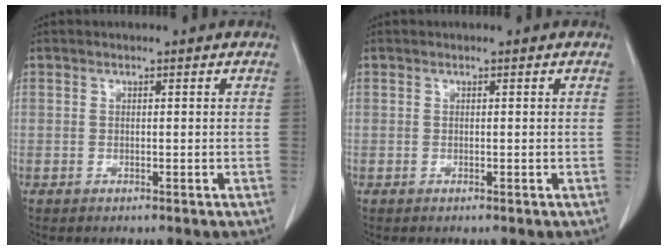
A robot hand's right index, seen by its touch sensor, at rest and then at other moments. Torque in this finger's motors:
{"motor_torque": [0.00, 0.00, 0.00, 0.00]}